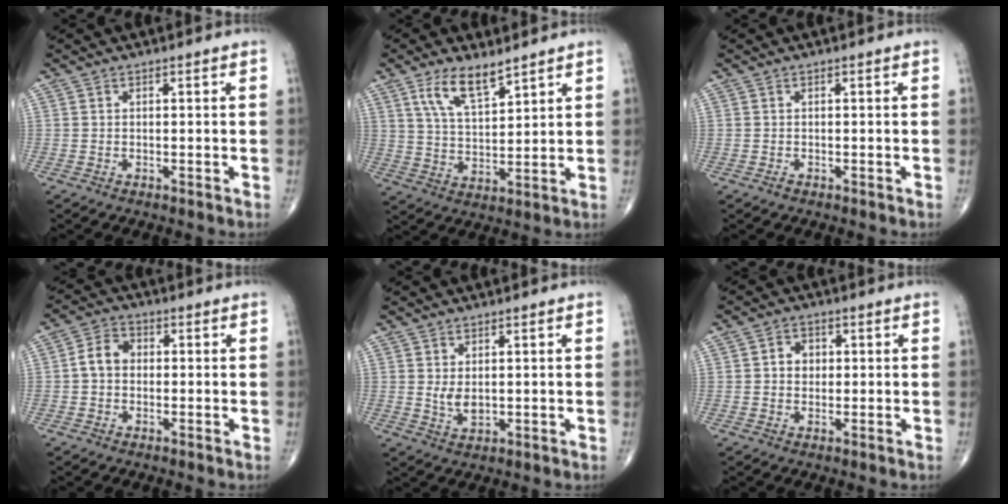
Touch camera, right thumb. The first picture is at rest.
{"total": 8.8, "force": [5.7, 3.1, 5.9], "torque": [-0.095, -0.031, 0.114]}
{"total": 0.0}
{"total": 5.1, "force": [-0.1, 4.0, 3.1], "torque": [-0.048, 0.019, -0.010]}
{"total": 2.8, "force": [0.4, 1.5, 2.3], "torque": [-0.033, -0.010, 0.014]}
{"total": 3.7, "force": [0.5, 3.1, 1.9], "torque": [-0.012, 0.006, 0.004]}